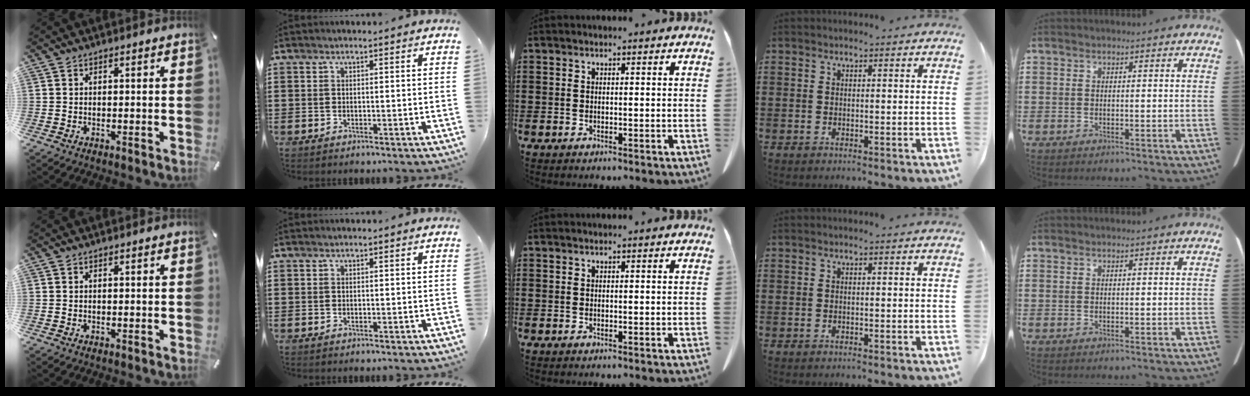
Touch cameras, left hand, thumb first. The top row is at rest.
{}